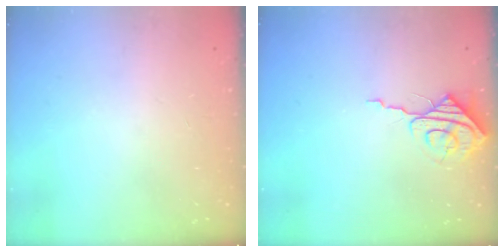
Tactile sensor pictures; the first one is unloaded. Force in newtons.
{"total": 8.7, "press": 8.7, "slide": 0.4}